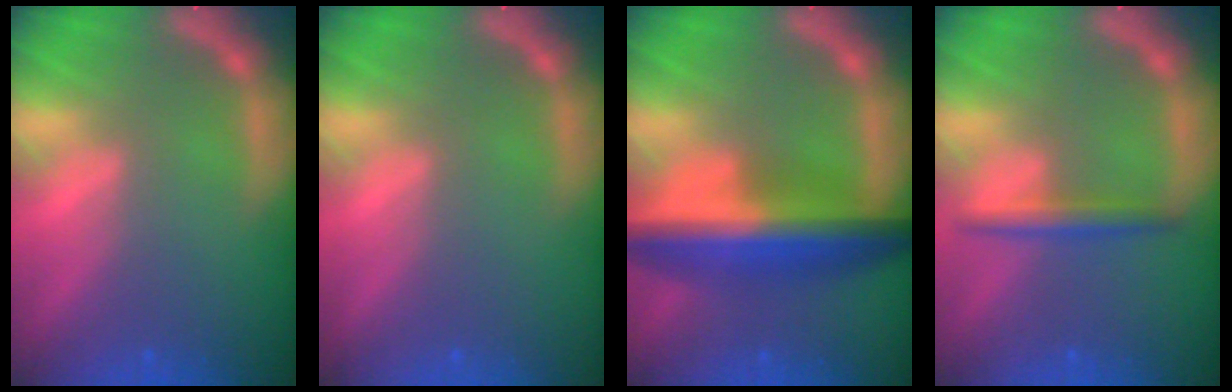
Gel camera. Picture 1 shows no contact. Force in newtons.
{"total": 0.0}
{"total": 9.5}
{"total": 2.5}